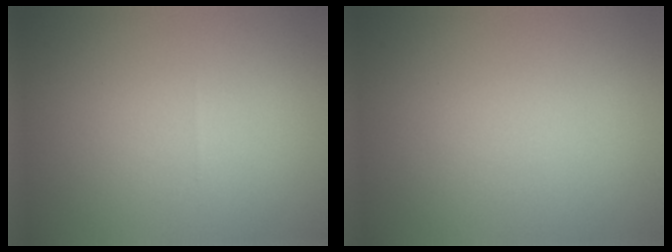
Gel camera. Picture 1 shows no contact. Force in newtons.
{"total": 0.0}